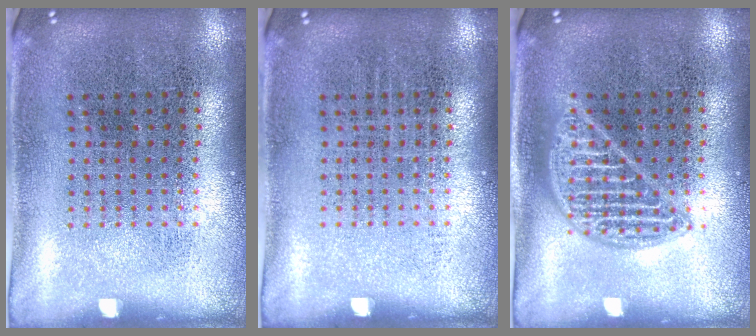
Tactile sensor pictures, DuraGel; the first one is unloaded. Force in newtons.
{"total": 0.0}
{"total": 2.3, "press": 2.3, "slide": 0.3}